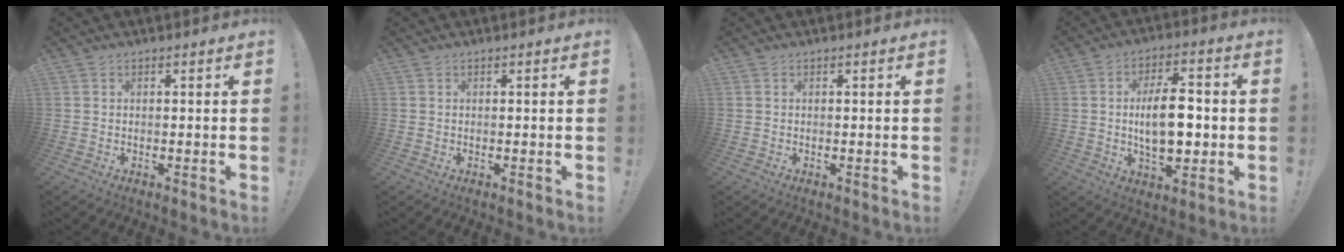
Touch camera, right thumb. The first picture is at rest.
{"total": 0.0}
{"total": 0.0}
{"total": 13.4, "force": [-0.4, 6.9, 11.4], "torque": [-0.189, 0.001, -0.011]}